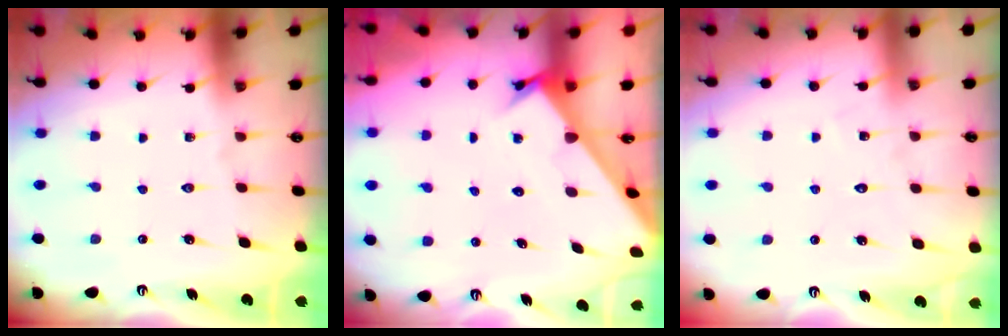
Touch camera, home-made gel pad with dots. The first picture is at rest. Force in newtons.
{"total": 2.3, "press": 2.3, "slide": 0.1}
{"total": 5.3, "press": 5.3, "slide": 0.5}